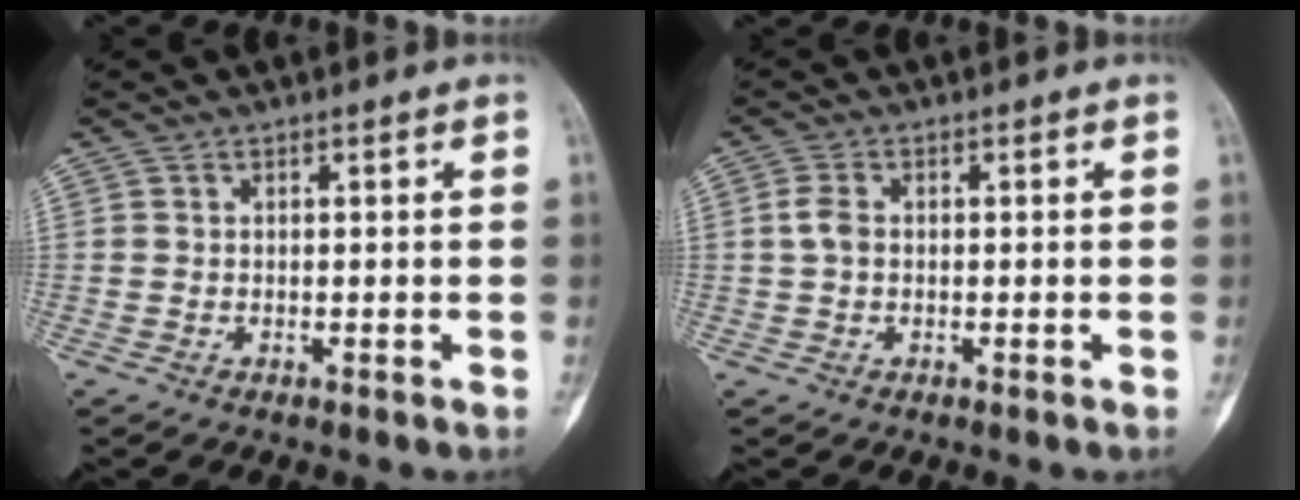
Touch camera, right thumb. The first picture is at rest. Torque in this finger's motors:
{"motor_torque": [0.25, 0.12, 0.30, -0.30, 0.16]}